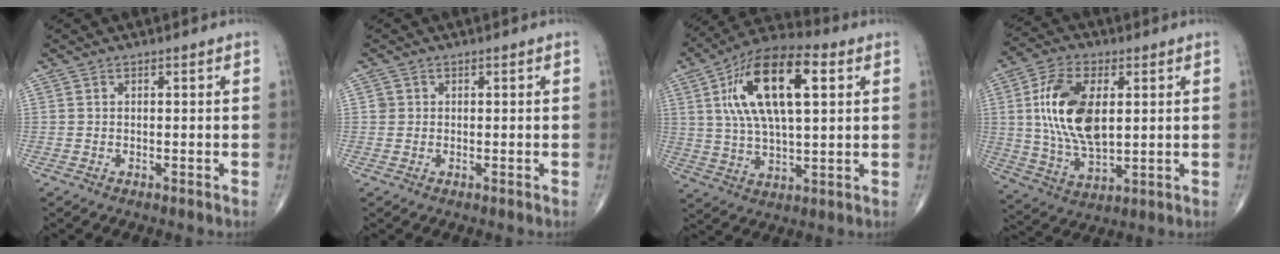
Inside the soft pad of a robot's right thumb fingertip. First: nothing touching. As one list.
[{"total": 1.1, "force": [0.2, 1.1, 0.2], "torque": [0.005, 0.002, 0.002]}, {"total": 19.3, "force": [5.6, 8.2, 16.6], "torque": [-0.292, 0.010, 0.091]}, {"total": 16.0, "force": [2.7, 8.4, 13.3], "torque": [-0.251, -0.009, 0.056]}]